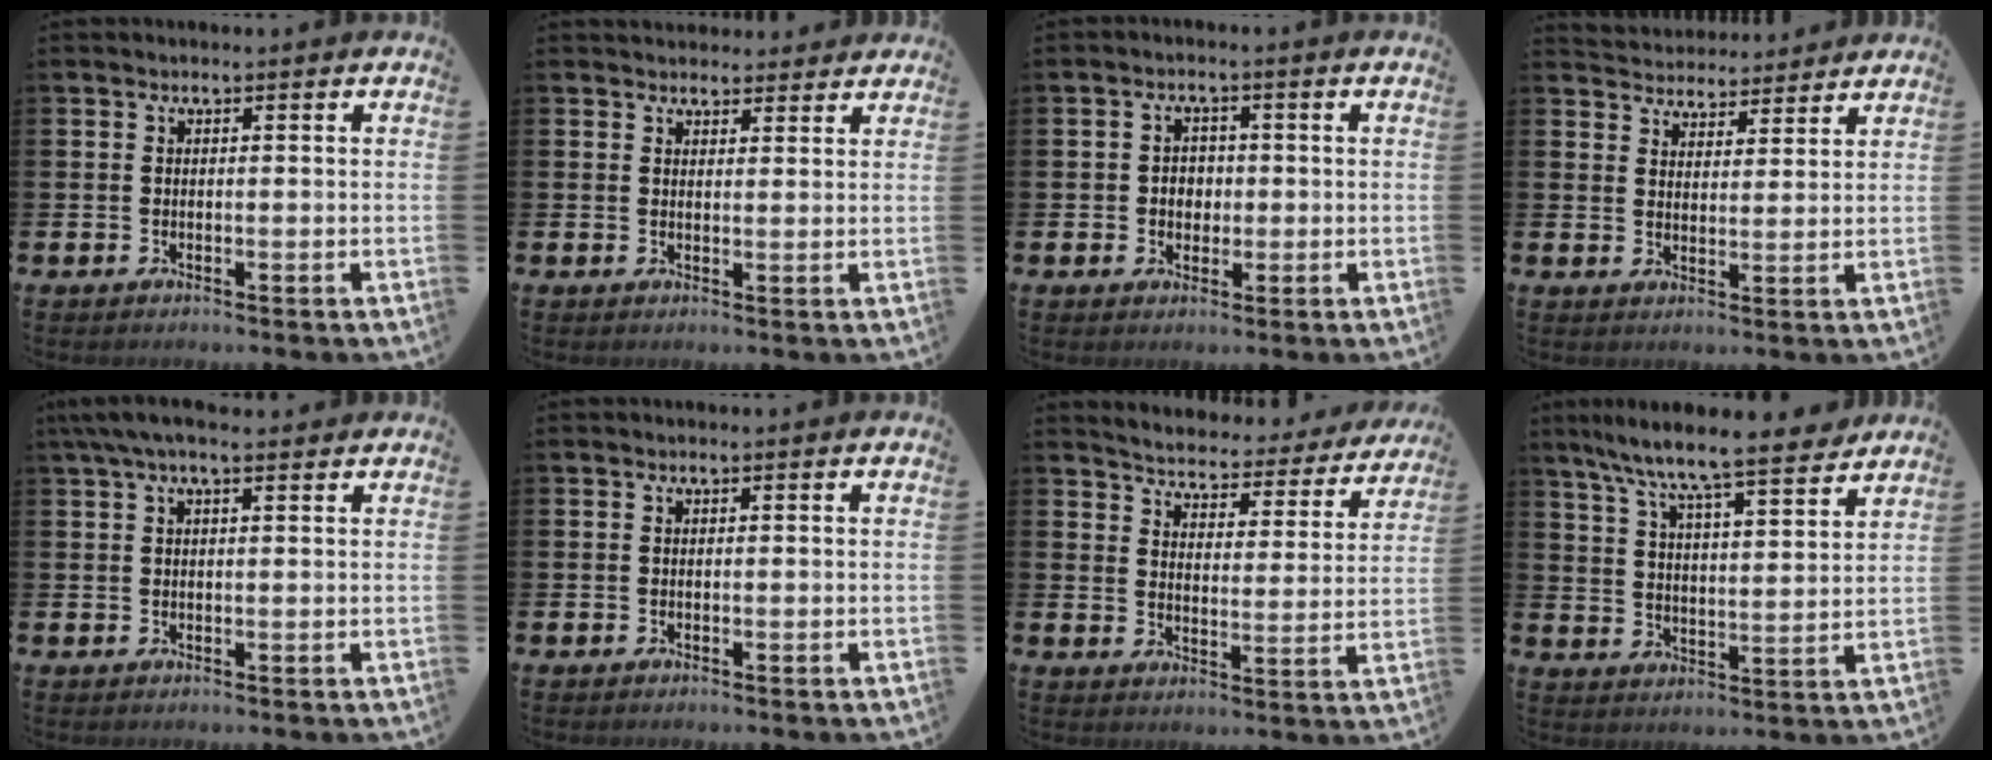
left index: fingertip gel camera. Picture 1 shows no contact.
{"total": 3.2, "force": [3.0, 1.1, -0.1], "torque": [0.008, -0.013, 0.053]}
{"total": 2.6, "force": [-0.1, 2.3, 1.2], "torque": [-0.013, 0.003, -0.009]}
{"total": 4.3, "force": [4.1, 0.9, -0.3], "torque": [-0.012, -0.024, 0.076]}
{"total": 3.9, "force": [2.6, 1.0, 2.7], "torque": [-0.050, -0.001, 0.044]}
{"total": 0.0}
{"total": 4.4, "force": [4.3, 0.6, 0.4], "torque": [-0.036, -0.039, 0.069]}
{"total": 9.1, "force": [8.5, 0.4, 3.2], "torque": [-0.091, -0.063, 0.145]}